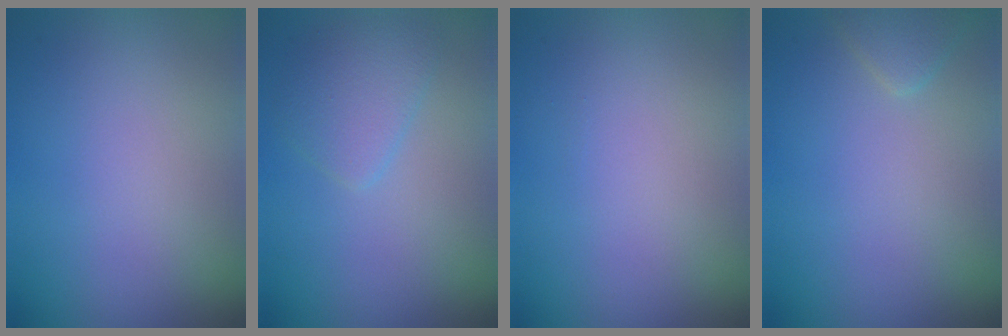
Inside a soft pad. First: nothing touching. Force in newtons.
{"total": 2.4, "press": 2.4, "slide": 0.1}
{"total": 0.0}
{"total": 1.3, "press": 1.3, "slide": 0.1}